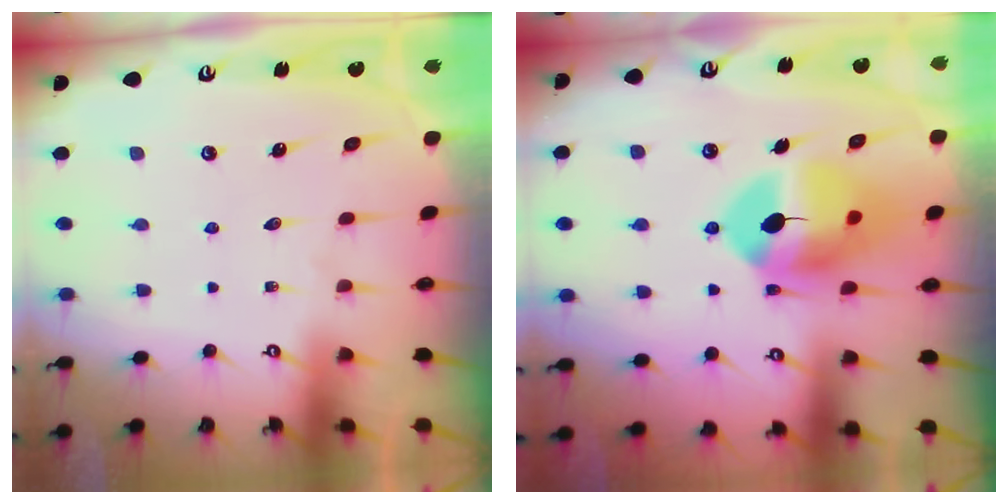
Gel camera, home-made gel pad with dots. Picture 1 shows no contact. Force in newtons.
{"total": 14.7, "press": 14.6, "slide": 2.3}